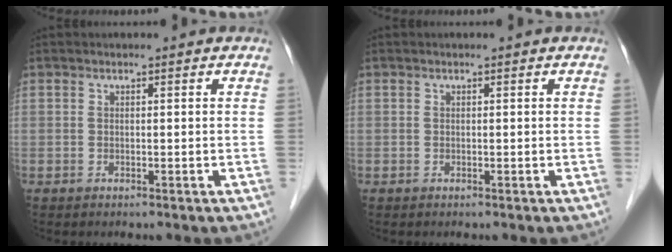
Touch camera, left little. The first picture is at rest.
{"total": 0.0}